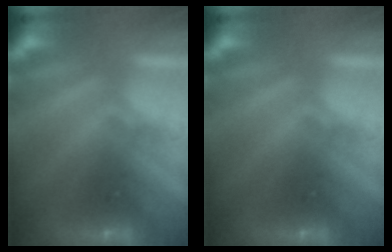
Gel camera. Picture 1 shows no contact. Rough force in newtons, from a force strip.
{"total": 0.0}